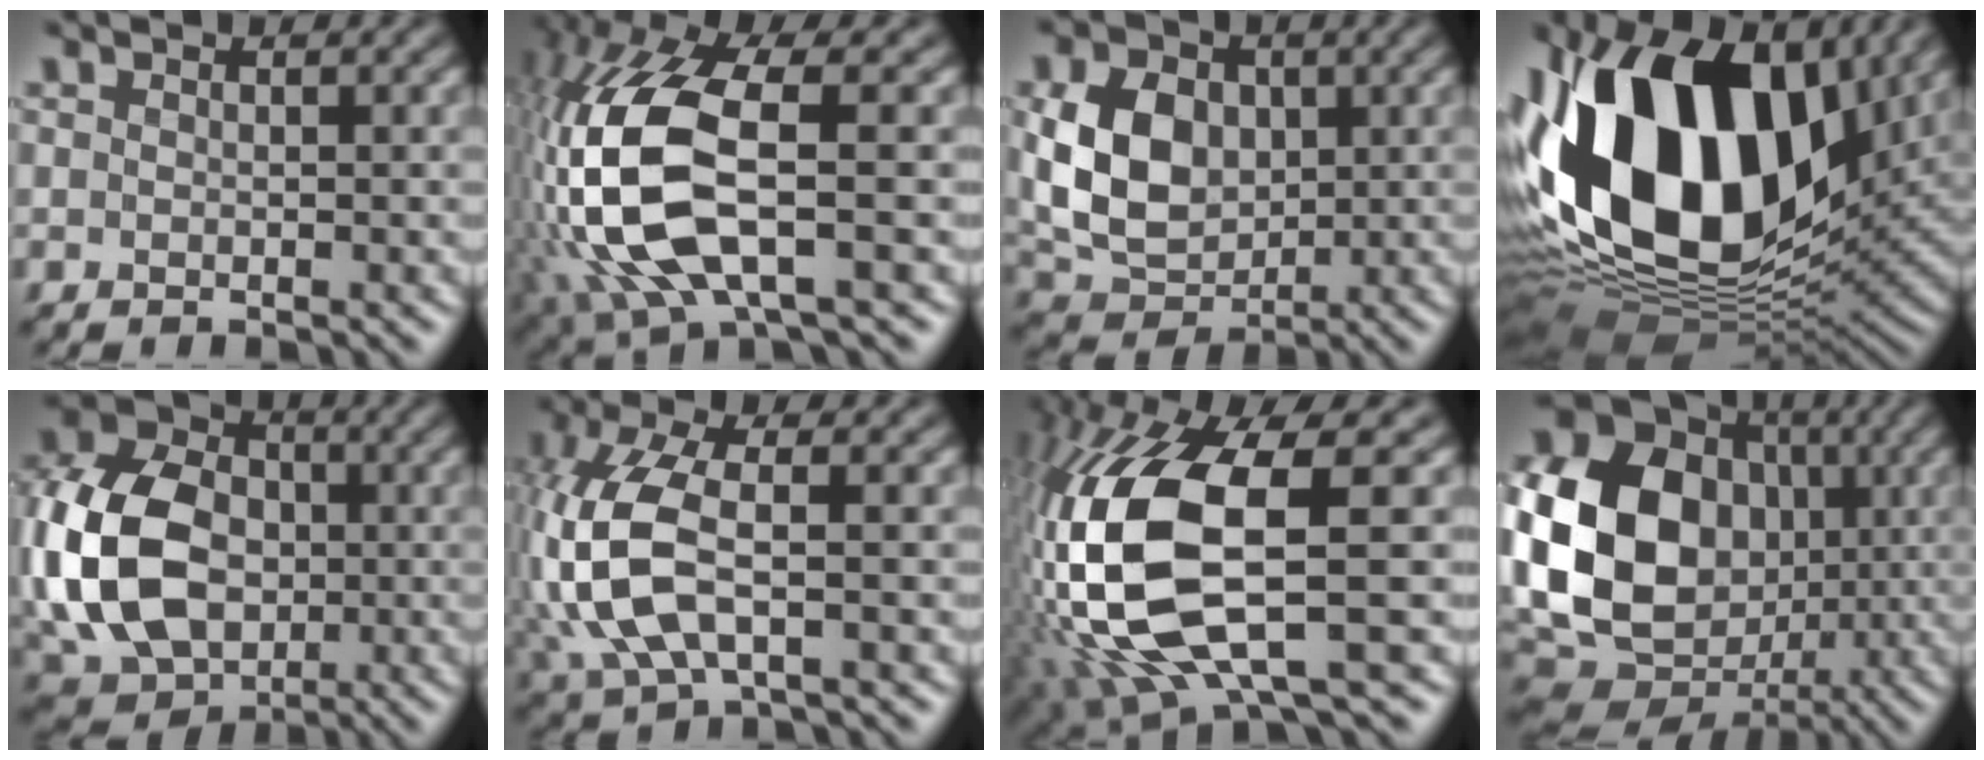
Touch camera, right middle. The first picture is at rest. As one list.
[{"total": 12.4, "force": [-1.7, 5.3, 11.0], "torque": [-0.258, -0.004, -0.032]}, {"total": 6.9, "force": [0.8, 5.3, 4.3], "torque": [-0.100, 0.005, 0.014]}, {"total": 18.3, "force": [4.4, 11.7, 13.3], "torque": [-0.269, 0.009, 0.065]}, {"total": 13.7, "force": [-1.2, 10.4, 8.8], "torque": [-0.216, 0.010, -0.032]}, {"total": 8.1, "force": [-0.4, 4.1, 6.9], "torque": [-0.175, 0.014, -0.012]}, {"total": 13.9, "force": [-1.6, 5.8, 12.5], "torque": [-0.280, -0.008, -0.023]}, {"total": 17.2, "force": [0.1, 14.2, 9.7], "torque": [-0.222, 0.005, 0.004]}]